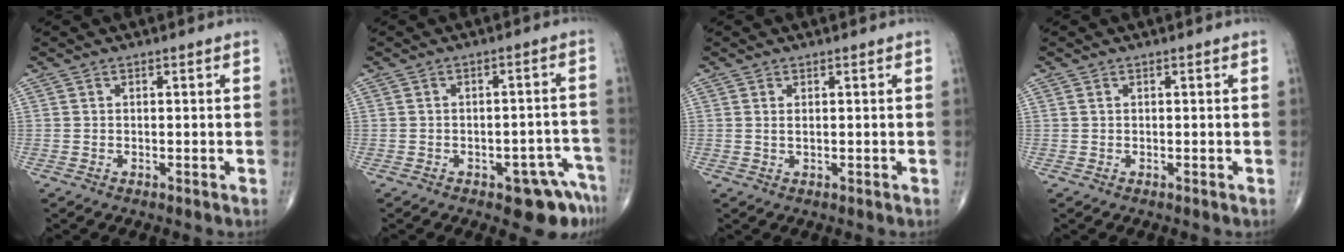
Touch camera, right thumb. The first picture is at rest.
{"total": 7.3, "force": [-4.4, 3.2, 4.9], "torque": [-0.035, 0.034, -0.050]}
{"total": 0.8, "force": [0.3, 0.2, 0.7], "torque": [-0.018, -0.002, 0.008]}
{"total": 0.0}